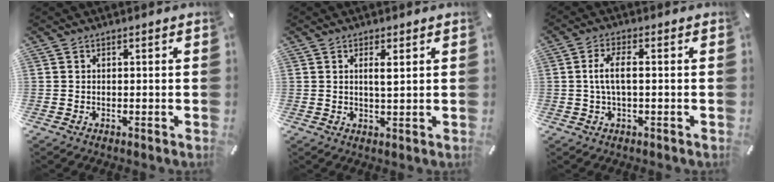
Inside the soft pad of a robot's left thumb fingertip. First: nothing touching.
{"total": 3.1, "force": [0.9, 0.8, 2.9], "torque": [-0.052, 0.000, 0.010]}
{"total": 5.7, "force": [0.0, 1.9, 5.3], "torque": [-0.112, 0.001, -0.005]}